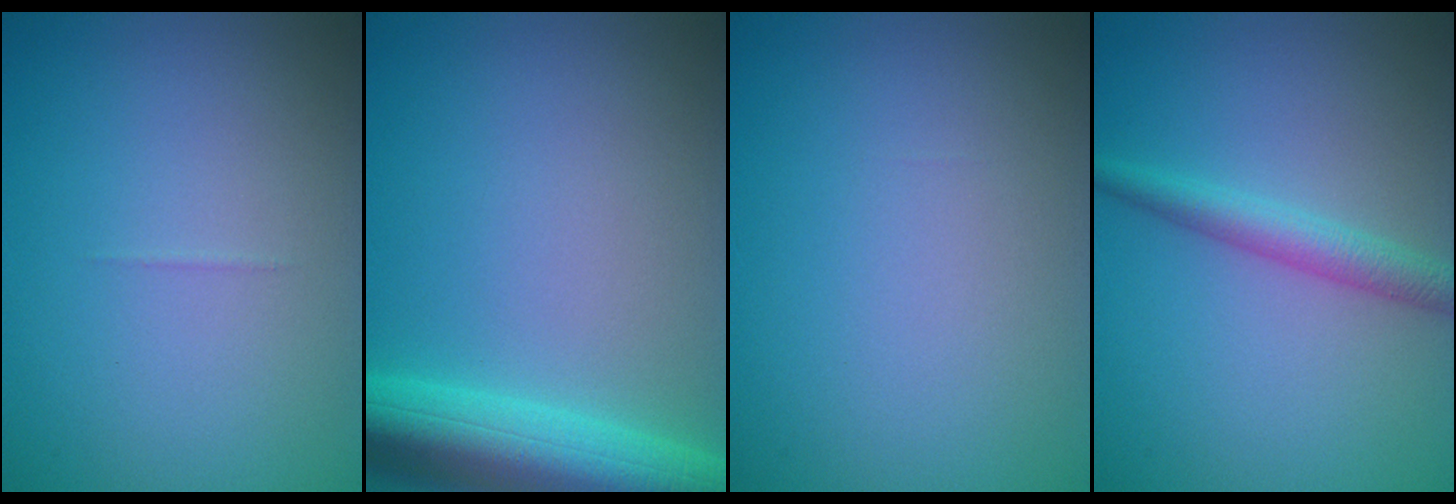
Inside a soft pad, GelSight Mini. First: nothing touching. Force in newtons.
{"total": 8.2, "press": 8.1, "slide": 0.4}
{"total": 0.0}
{"total": 2.6, "press": 2.6, "slide": 0.0}